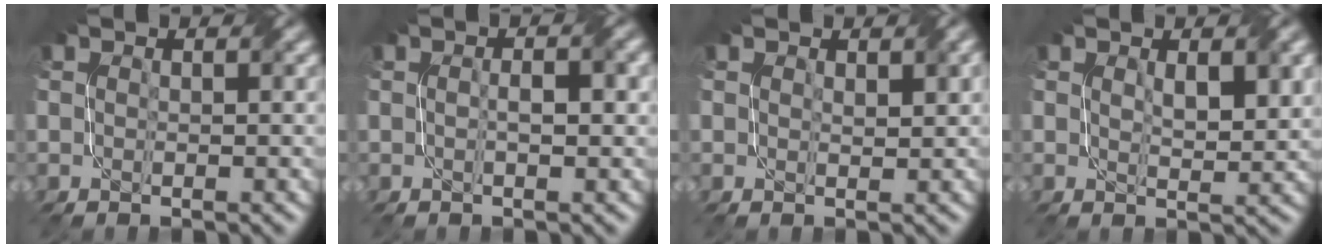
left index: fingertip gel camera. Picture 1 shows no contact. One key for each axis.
{"total": 2.2, "fx": 0.1, "fy": 0.6, "fz": 2.1, "tx": -0.031, "ty": 0.000, "tz": -0.001}
{"total": 1.3, "fx": 0.8, "fy": 0.4, "fz": 0.9, "tx": -0.012, "ty": -0.001, "tz": 0.016}
{"total": 3.0, "fx": 1.0, "fy": 1.1, "fz": 2.6, "tx": -0.045, "ty": -0.003, "tz": 0.023}